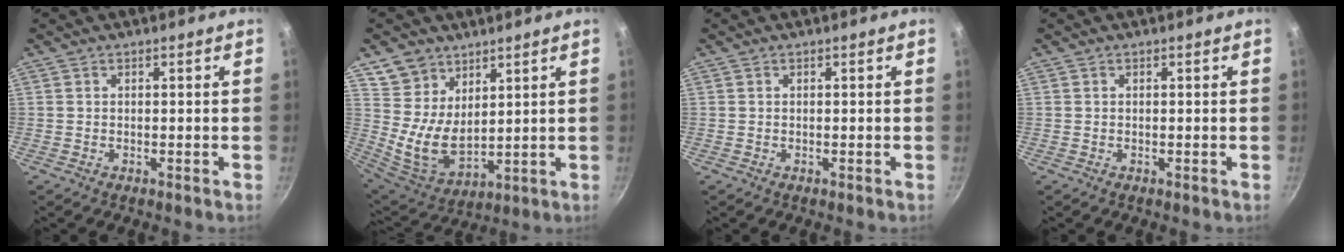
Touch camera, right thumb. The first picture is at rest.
{"total": 10.9, "force": [6.1, 7.7, 4.7], "torque": [-0.065, -0.038, 0.132]}
{"total": 0.0}
{"total": 0.0}